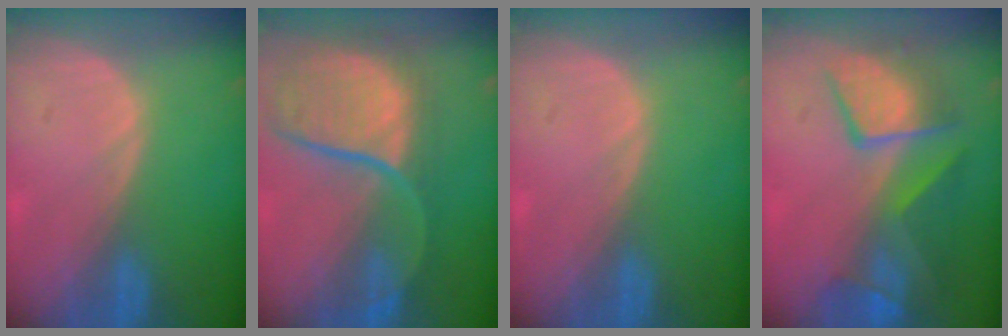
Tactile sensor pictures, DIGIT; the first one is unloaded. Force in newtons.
{"total": 12.0, "press": 9.9, "slide": 6.9}
{"total": 0.0}
{"total": 10.0, "press": 8.7, "slide": 4.9}